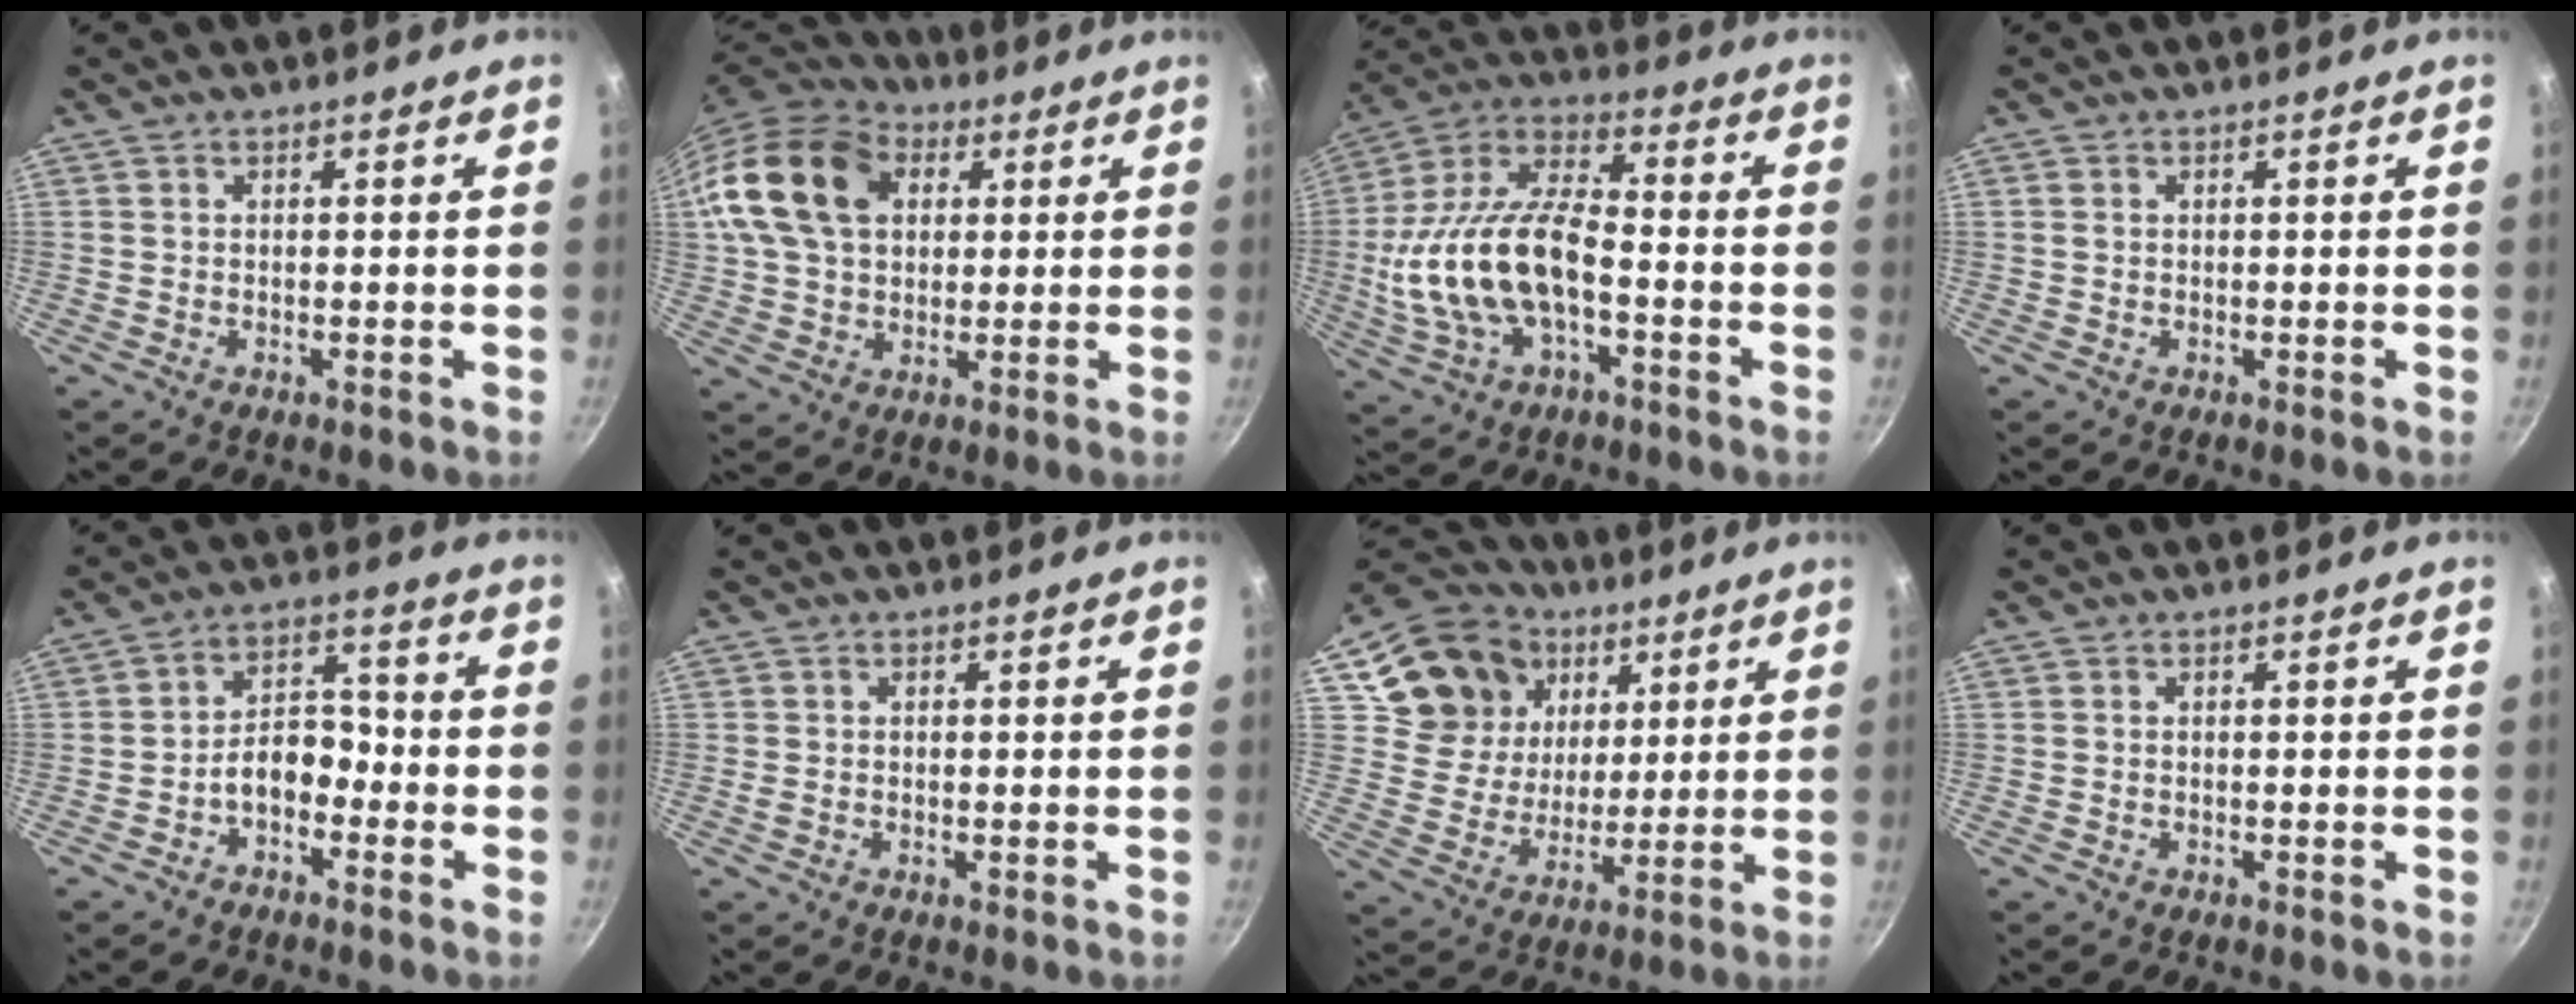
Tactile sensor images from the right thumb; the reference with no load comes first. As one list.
[{"total": 18.1, "force": [4.9, 13.2, 11.4], "torque": [-0.198, 0.015, 0.079]}, {"total": 20.0, "force": [-3.7, 10.1, 16.8], "torque": [-0.325, 0.036, -0.075]}, {"total": 0.8, "force": [0.2, 0.5, 0.6], "torque": [-0.011, 0.001, 0.002]}, {"total": 6.9, "force": [-3.0, 4.4, 4.4], "torque": [-0.041, 0.045, -0.057]}, {"total": 0.6, "force": [-0.1, 0.4, 0.4], "torque": [-0.008, 0.001, -0.003]}, {"total": 18.3, "force": [8.0, 14.7, 7.4], "torque": [-0.116, -0.012, 0.146]}, {"total": 0.0}]